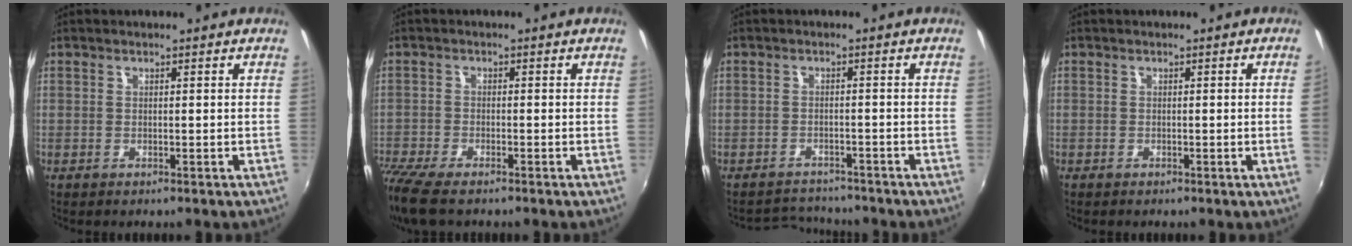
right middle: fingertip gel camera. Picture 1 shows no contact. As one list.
[{"total": 8.7, "force": [-6.8, 2.1, 5.0], "torque": [-0.130, -0.040, -0.130]}, {"total": 4.5, "force": [-4.4, 1.1, -0.2], "torque": [-0.009, 0.012, -0.071]}, {"total": 1.5, "force": [0.0, -0.9, 1.1], "torque": [-0.008, -0.012, 0.001]}]